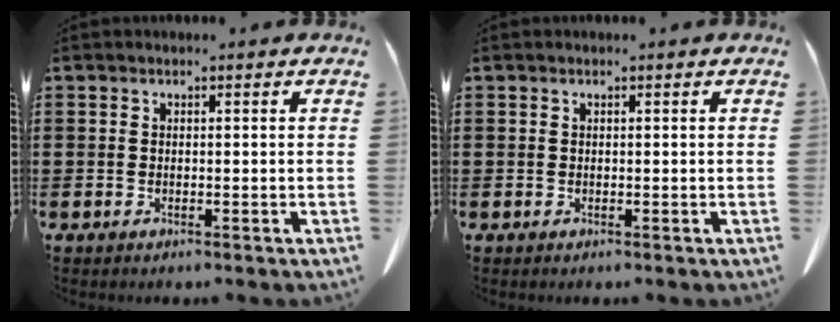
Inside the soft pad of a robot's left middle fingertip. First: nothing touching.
{"total": 0.0}